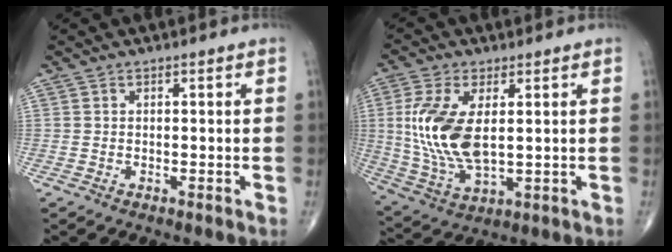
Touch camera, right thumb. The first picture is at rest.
{"total": 14.1, "force": [1.8, 6.9, 12.1], "torque": [-0.262, -0.011, 0.047]}